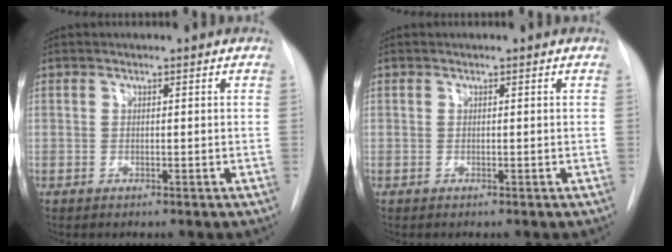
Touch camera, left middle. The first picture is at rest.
{"total": 0.0}